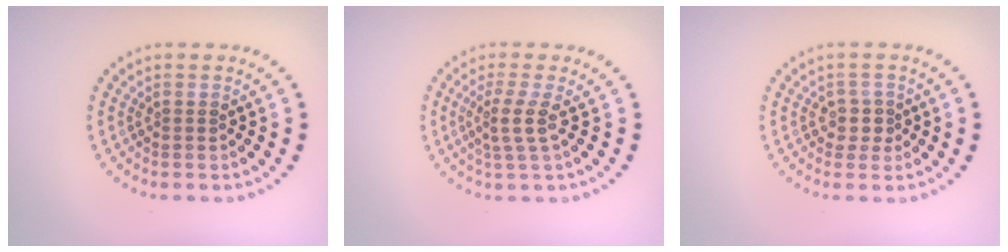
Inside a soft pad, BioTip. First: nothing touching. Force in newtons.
{"total": 2.3, "press": 1.6, "slide": 1.6}
{"total": 1.8, "press": 1.6, "slide": 0.9}